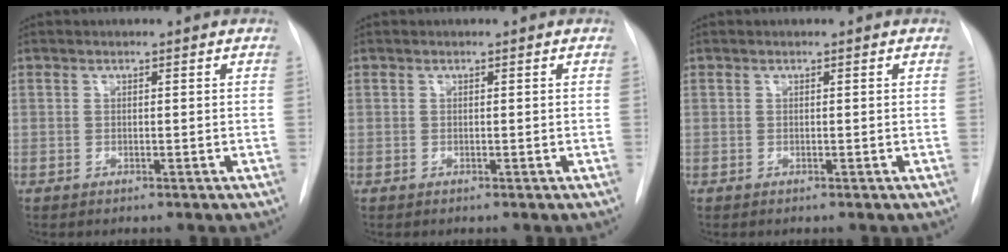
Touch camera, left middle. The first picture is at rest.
{"total": 0.0}
{"total": 0.0}